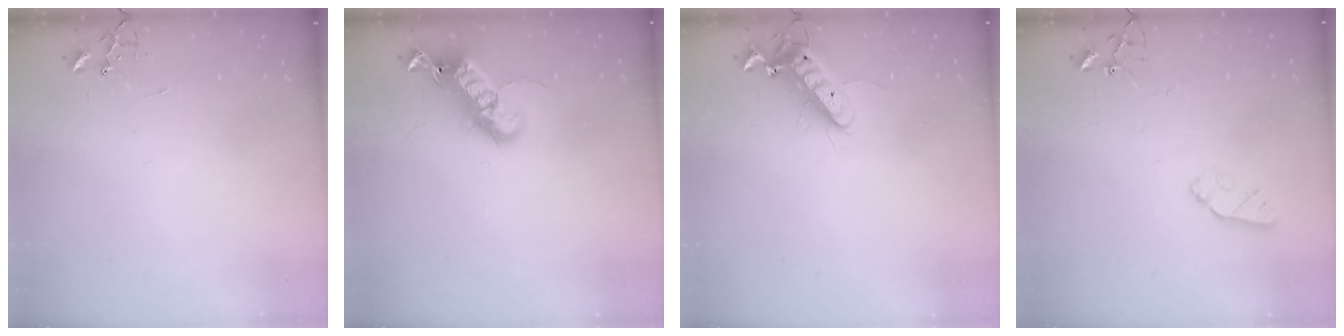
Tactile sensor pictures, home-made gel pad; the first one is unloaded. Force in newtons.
{"total": 21.0, "press": 21.0, "slide": 0.4}
{"total": 11.9, "press": 11.7, "slide": 2.2}
{"total": 4.9, "press": 4.8, "slide": 0.6}